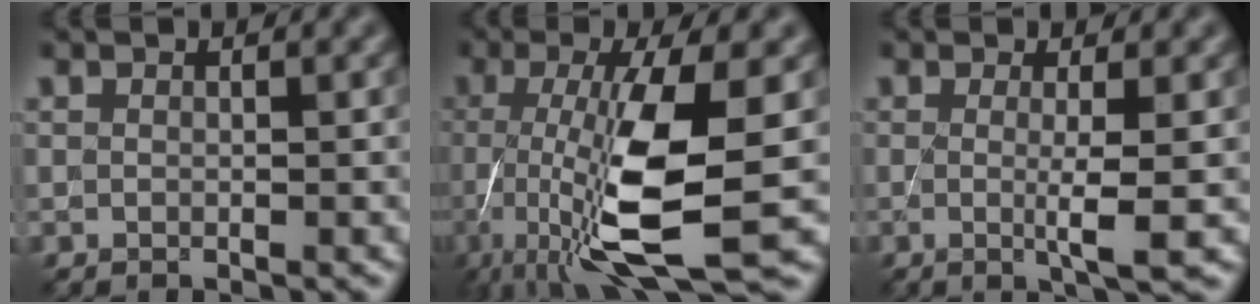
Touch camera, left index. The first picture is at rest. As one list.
[{"total": 10.7, "force": [-2.7, 2.7, 10.0], "torque": [-0.186, -0.015, -0.053]}, {"total": 3.0, "force": [0.0, 0.5, 3.0], "torque": [-0.051, -0.009, -0.004]}]